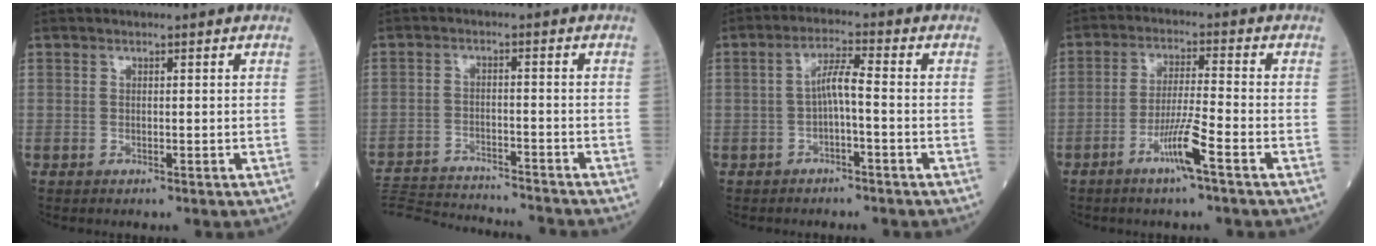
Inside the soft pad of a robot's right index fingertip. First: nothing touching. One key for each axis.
{"total": 16.4, "fx": -15.8, "fy": 0.6, "fz": 4.5, "tx": -0.093, "ty": -0.010, "tz": -0.238}
{"total": 3.9, "fx": -0.8, "fy": 0.3, "fz": 3.8, "tx": -0.070, "ty": 0.014, "tz": -0.013}
{"total": 9.2, "fx": -4.9, "fy": -0.4, "fz": 7.8, "tx": -0.150, "ty": -0.009, "tz": -0.094}